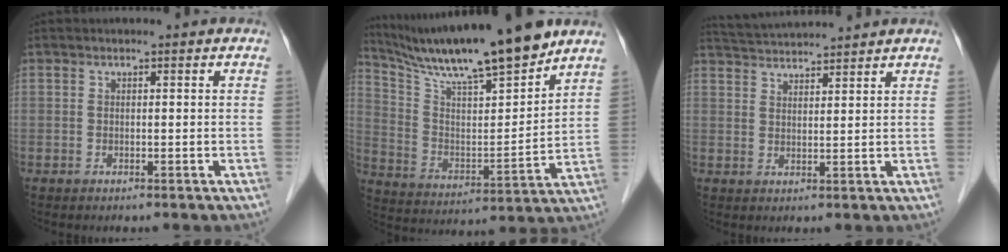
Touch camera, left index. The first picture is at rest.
{"total": 19.0, "force": [16.1, 0.7, 9.9], "torque": [-0.174, -0.006, 0.277]}
{"total": 7.1, "force": [6.9, -0.6, 1.6], "torque": [-0.037, 0.028, 0.114]}